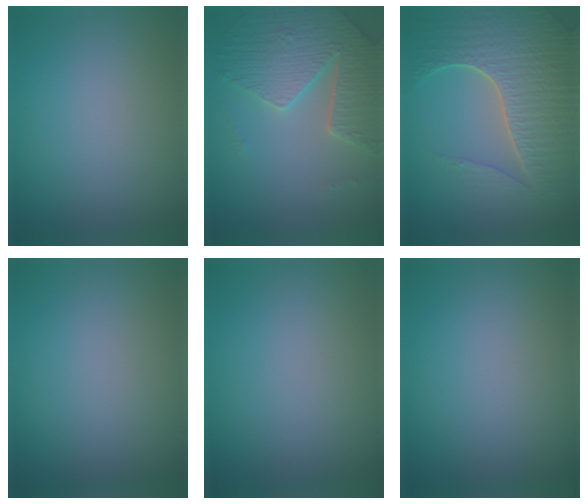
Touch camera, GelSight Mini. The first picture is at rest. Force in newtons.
{"total": 5.2, "press": 4.6, "slide": 2.5}
{"total": 7.5, "press": 5.6, "slide": 5.0}
{"total": 0.0}
{"total": 0.0}
{"total": 0.0}